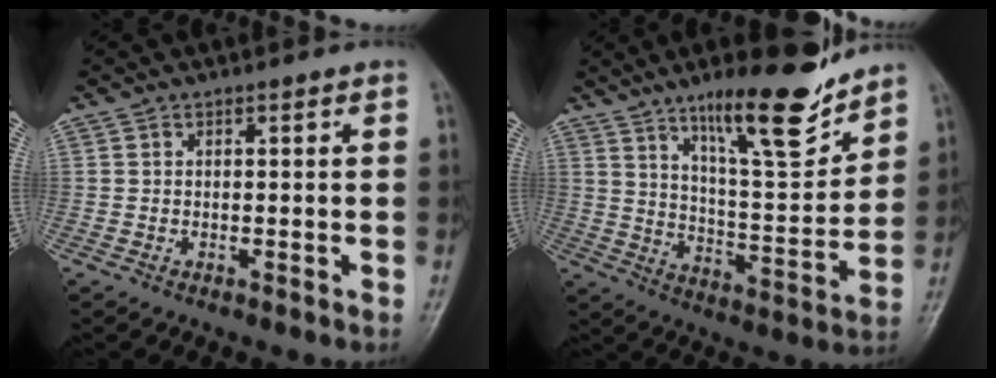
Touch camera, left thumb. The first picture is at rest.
{"total": 16.7, "force": [11.8, 4.0, 11.2], "torque": [-0.148, -0.079, 0.196]}